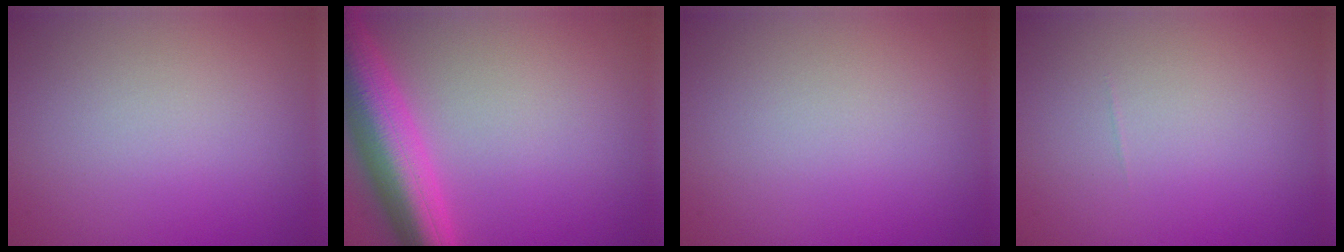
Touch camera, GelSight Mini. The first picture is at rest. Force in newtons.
{"total": 8.3, "press": 8.2, "slide": 0.4}
{"total": 0.0}
{"total": 0.0}